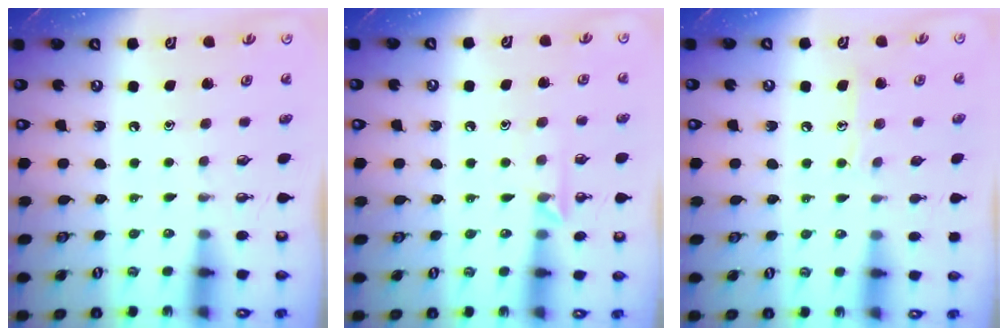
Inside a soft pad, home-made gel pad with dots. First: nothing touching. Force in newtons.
{"total": 5.0, "press": 4.9, "slide": 0.7}
{"total": 7.4, "press": 7.4, "slide": 0.2}